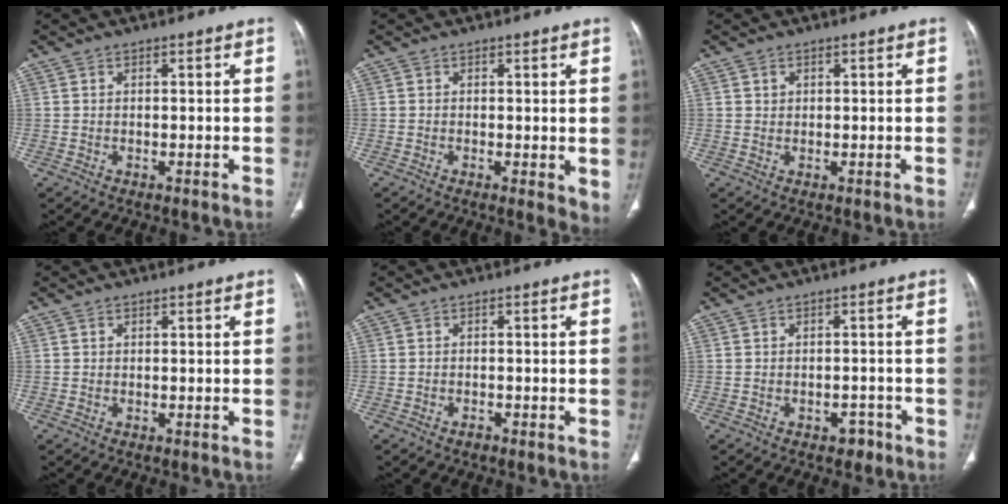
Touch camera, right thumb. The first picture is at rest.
{"total": 3.6, "force": [0.0, 1.4, 3.3], "torque": [-0.040, -0.011, -0.003]}
{"total": 1.0, "force": [0.4, 0.9, 0.3], "torque": [0.001, -0.002, 0.008]}
{"total": 0.0}
{"total": 0.9, "force": [-0.7, 0.5, 0.2], "torque": [-0.006, 0.003, -0.013]}
{"total": 2.6, "force": [-1.7, 1.7, 1.1], "torque": [-0.001, 0.012, -0.018]}